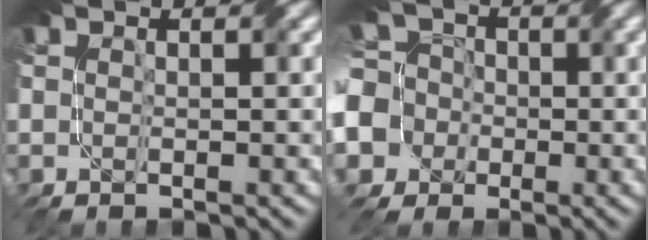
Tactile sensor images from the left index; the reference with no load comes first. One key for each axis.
{"total": 8.8, "fx": -2.6, "fy": 8.0, "fz": 2.5, "tx": -0.081, "ty": 0.002, "tz": -0.073}